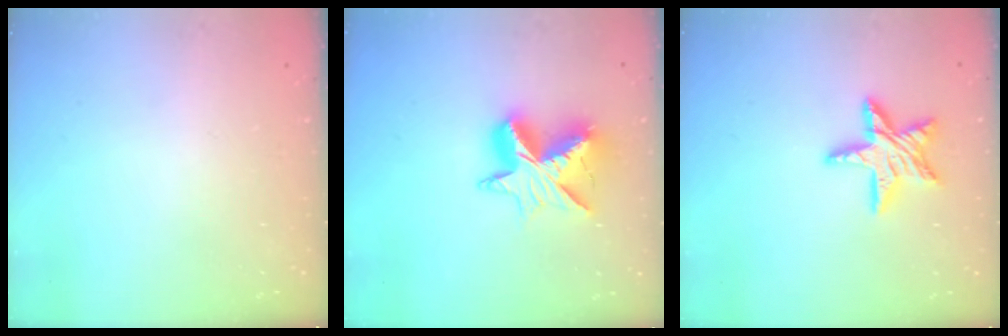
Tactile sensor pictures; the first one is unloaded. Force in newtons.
{"total": 12.1, "press": 12.0, "slide": 1.0}
{"total": 13.6, "press": 13.6, "slide": 1.0}